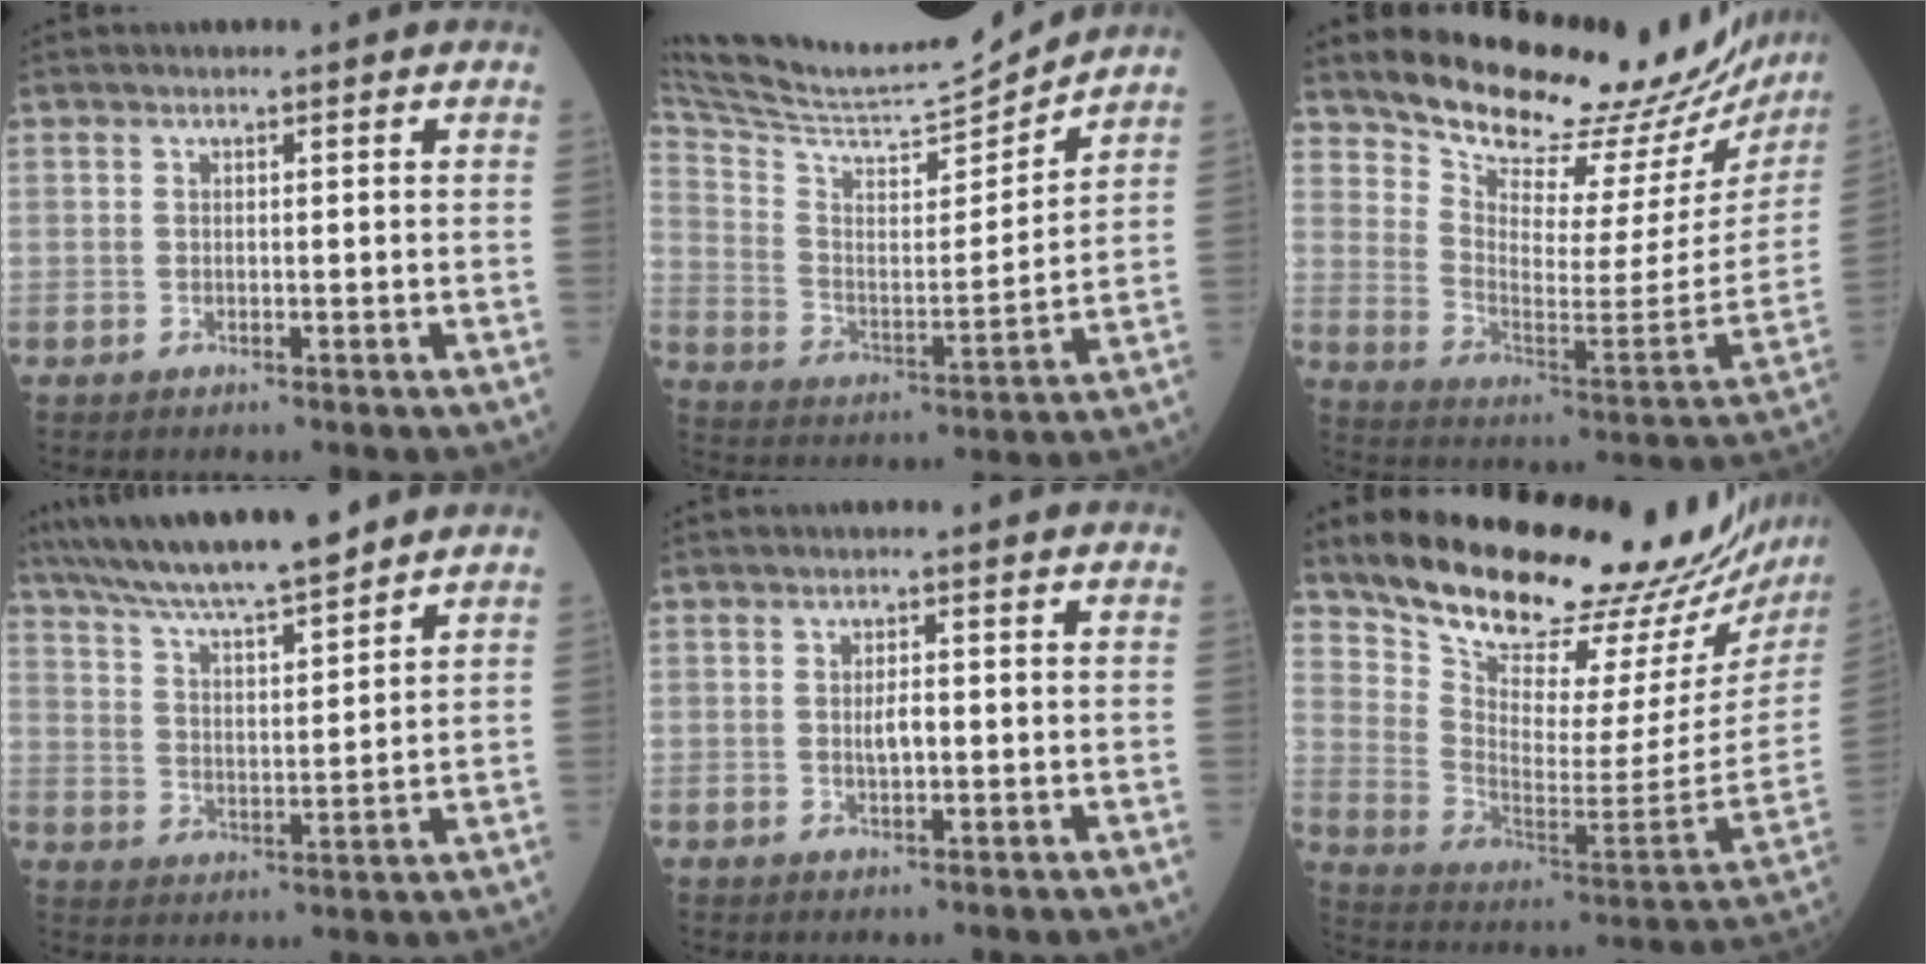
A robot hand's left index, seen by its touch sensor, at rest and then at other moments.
{"total": 17.4, "force": [16.6, 0.3, 5.1], "torque": [-0.113, -0.023, 0.279]}
{"total": 23.6, "force": [22.1, 4.6, 6.7], "torque": [-0.110, -0.110, 0.292]}
{"total": 15.5, "force": [13.5, 1.2, 7.6], "torque": [-0.136, 0.016, 0.230]}
{"total": 1.9, "force": [-0.3, 0.5, 1.8], "torque": [-0.033, -0.002, -0.006]}
{"total": 26.3, "force": [23.7, 3.1, 11.1], "torque": [-0.187, -0.113, 0.333]}